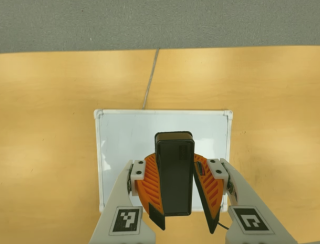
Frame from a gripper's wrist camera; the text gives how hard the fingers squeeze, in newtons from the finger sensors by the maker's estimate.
{"total": 10.7, "left": 10.8, "right": 10.6}